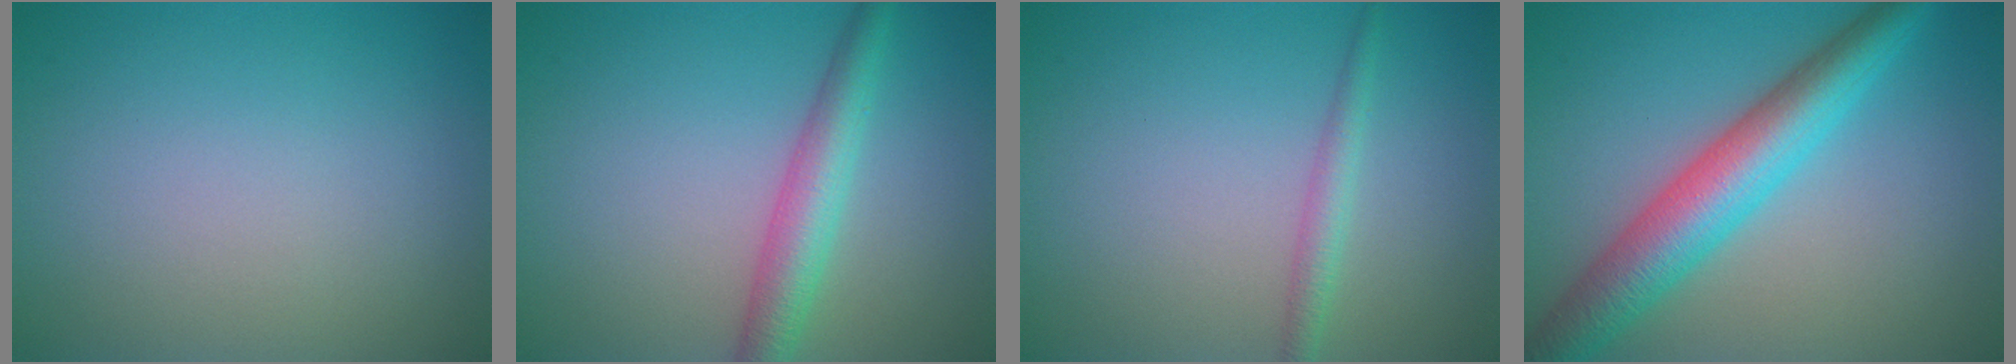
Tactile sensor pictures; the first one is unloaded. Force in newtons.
{"total": 3.9, "press": 3.9, "slide": 0.2}
{"total": 1.7, "press": 1.7, "slide": 0.0}
{"total": 7.2, "press": 7.2, "slide": 0.2}